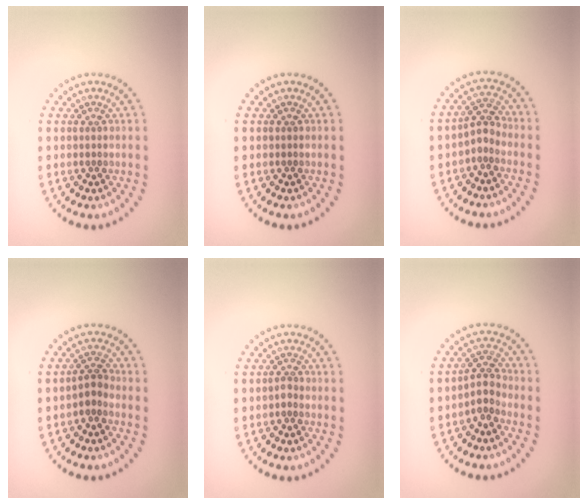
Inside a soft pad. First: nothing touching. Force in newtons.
{"total": 0.0}
{"total": 1.7, "press": 1.4, "slide": 1.0}
{"total": 1.6, "press": 1.3, "slide": 1.0}
{"total": 0.9, "press": 0.6, "slide": 0.7}
{"total": 2.2, "press": 1.7, "slide": 1.4}